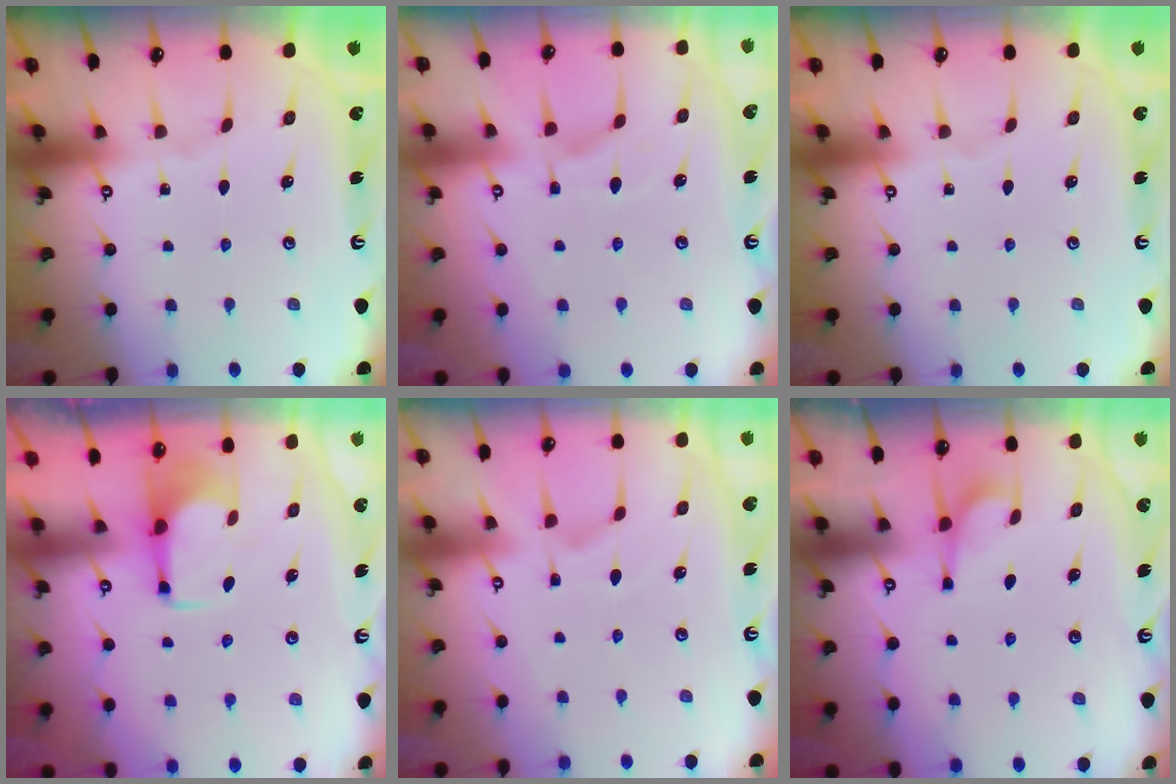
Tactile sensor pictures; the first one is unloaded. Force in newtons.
{"total": 1.3, "press": 0.0, "slide": 1.3}
{"total": 0.0}
{"total": 2.8, "press": 2.7, "slide": 0.7}
{"total": 1.4, "press": 0.5, "slide": 1.3}
{"total": 2.4, "press": 2.3, "slide": 0.8}